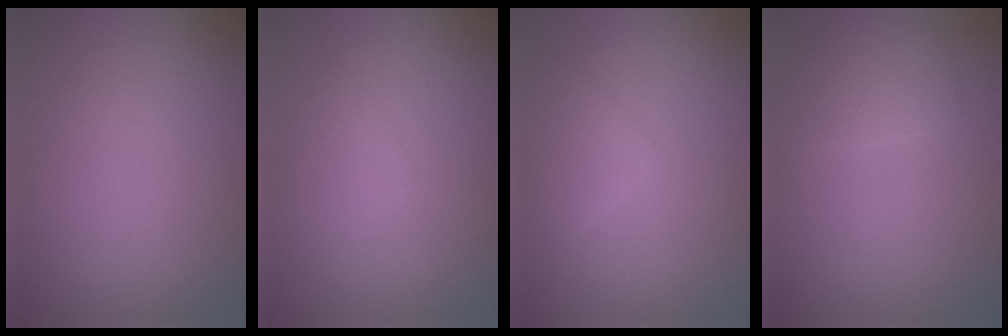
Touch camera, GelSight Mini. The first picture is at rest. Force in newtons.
{"total": 1.3, "press": 1.3, "slide": 0.1}
{"total": 2.3, "press": 2.3, "slide": 0.1}
{"total": 2.3, "press": 2.3, "slide": 0.0}